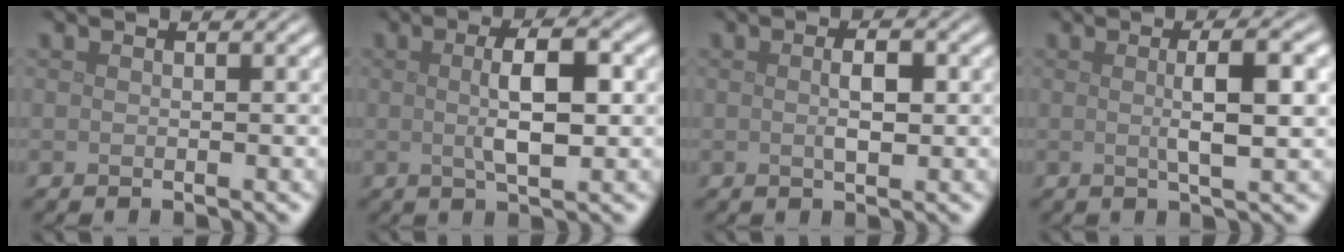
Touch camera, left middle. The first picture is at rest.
{"total": 4.6, "force": [0.4, 1.2, 4.4], "torque": [-0.078, 0.004, 0.005]}
{"total": 2.2, "force": [0.1, 0.8, 2.1], "torque": [-0.039, 0.001, 0.001]}
{"total": 4.6, "force": [0.4, 0.9, 4.4], "torque": [-0.069, 0.007, 0.005]}